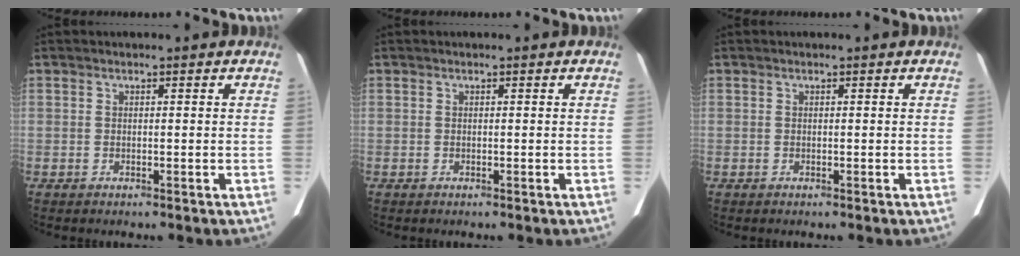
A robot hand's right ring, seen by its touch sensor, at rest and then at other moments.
{"total": 0.0}
{"total": 0.0}